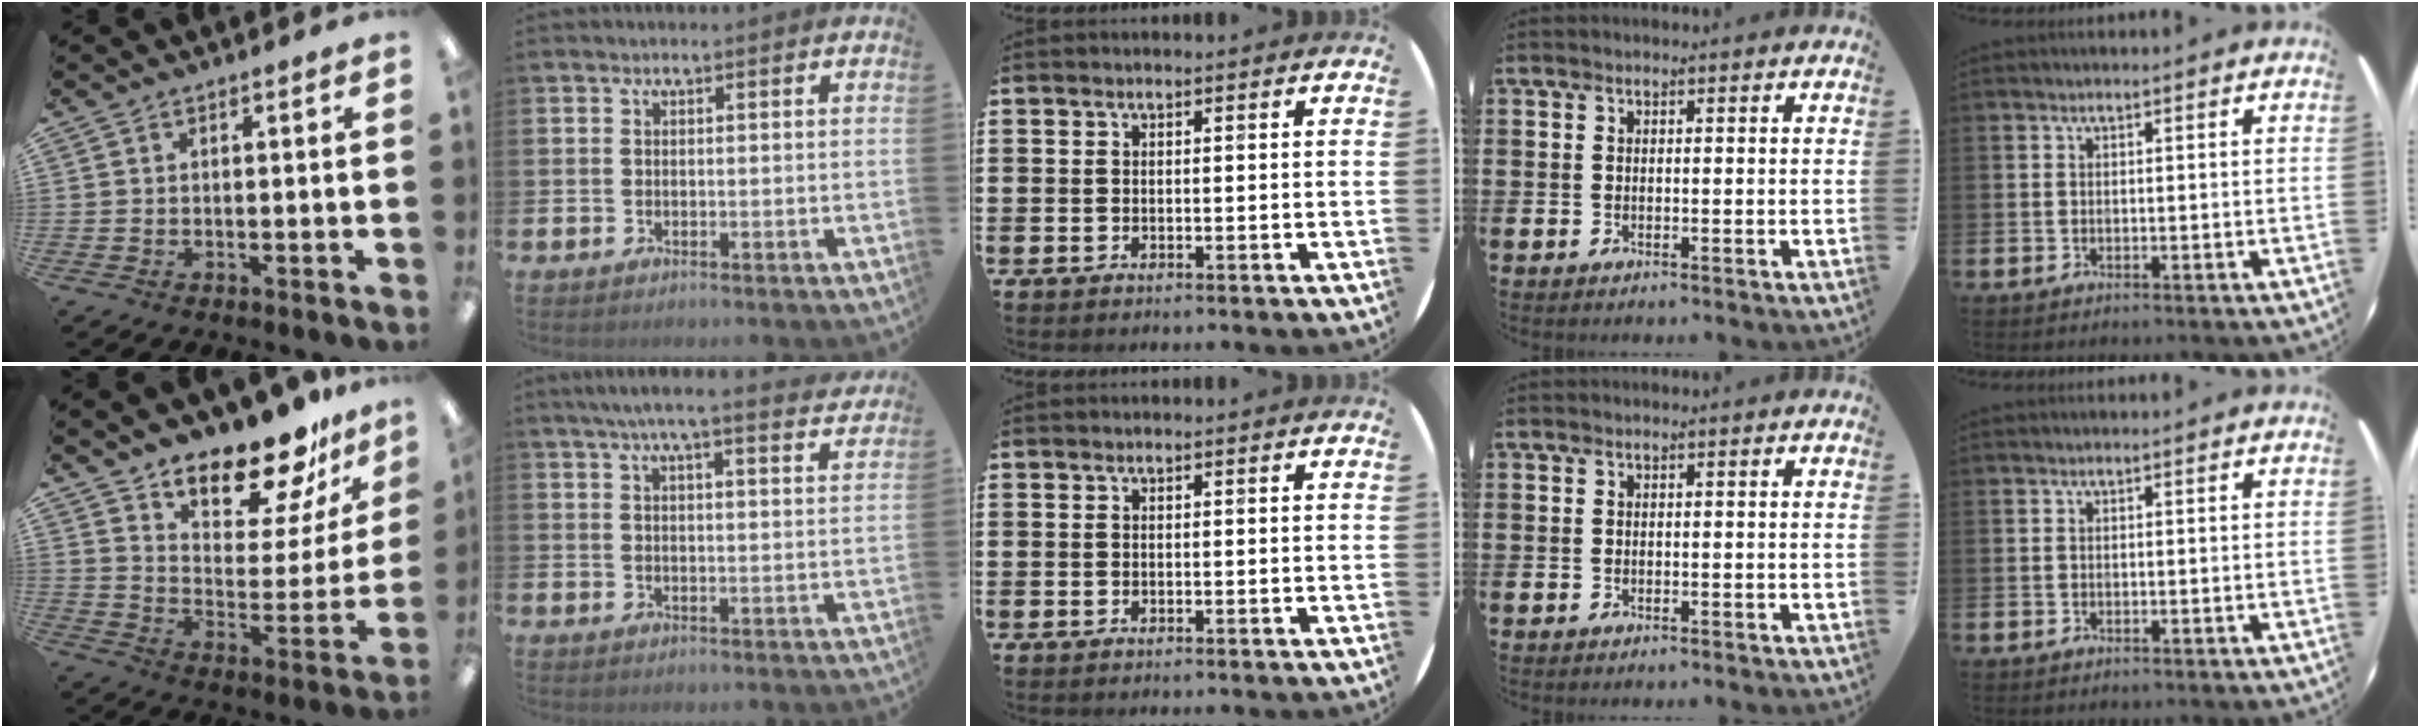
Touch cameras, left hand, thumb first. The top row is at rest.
{"thumb": {"total": 16.5, "force": [14.7, 4.7, 5.7], "torque": [-0.101, -0.125, 0.255]}, "index": {"total": 5.9, "force": [5.3, 0.1, 2.6], "torque": [-0.051, -0.020, 0.091]}}